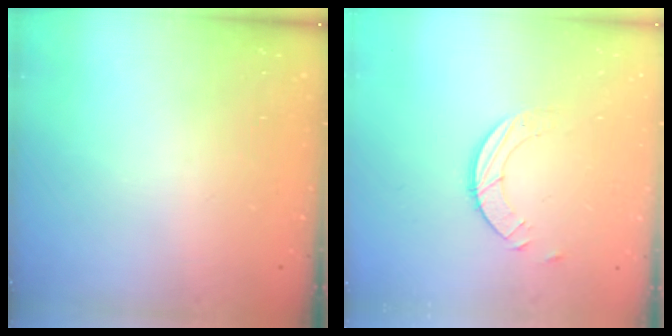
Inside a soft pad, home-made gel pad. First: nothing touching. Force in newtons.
{"total": 3.4, "press": 3.4, "slide": 0.3}